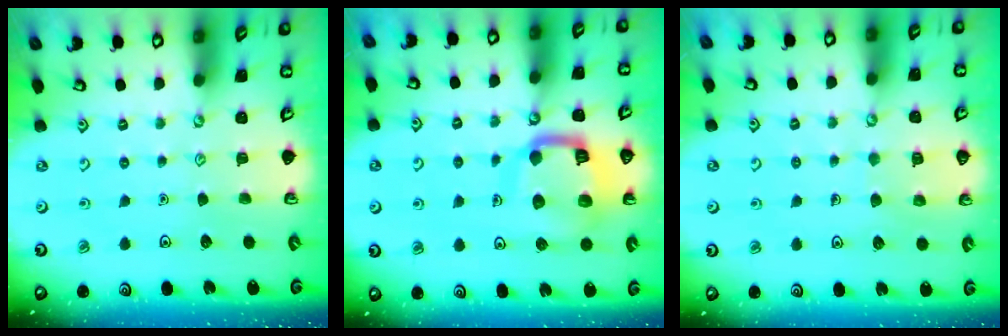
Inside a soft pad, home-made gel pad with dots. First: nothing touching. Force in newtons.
{"total": 13.4, "press": 13.3, "slide": 1.6}
{"total": 6.5, "press": 6.4, "slide": 0.5}